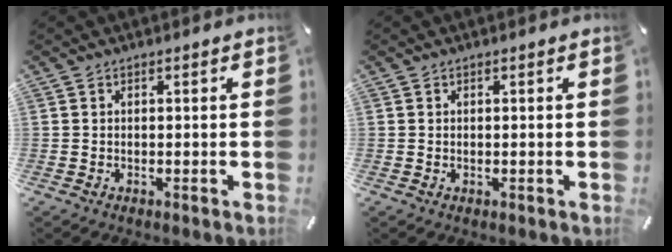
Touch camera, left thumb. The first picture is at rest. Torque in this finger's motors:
{"motor_torque": [-0.09, -0.24, 0.03, 0.02, -0.01]}